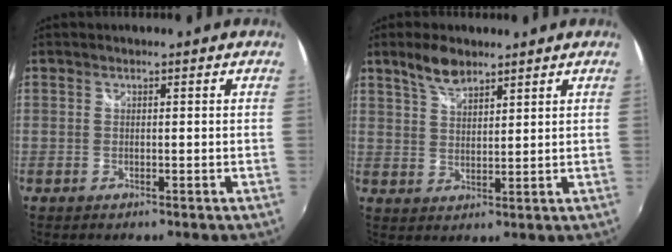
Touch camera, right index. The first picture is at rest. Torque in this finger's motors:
{"motor_torque": [0.03, 0.03, 0.12, 0.05]}